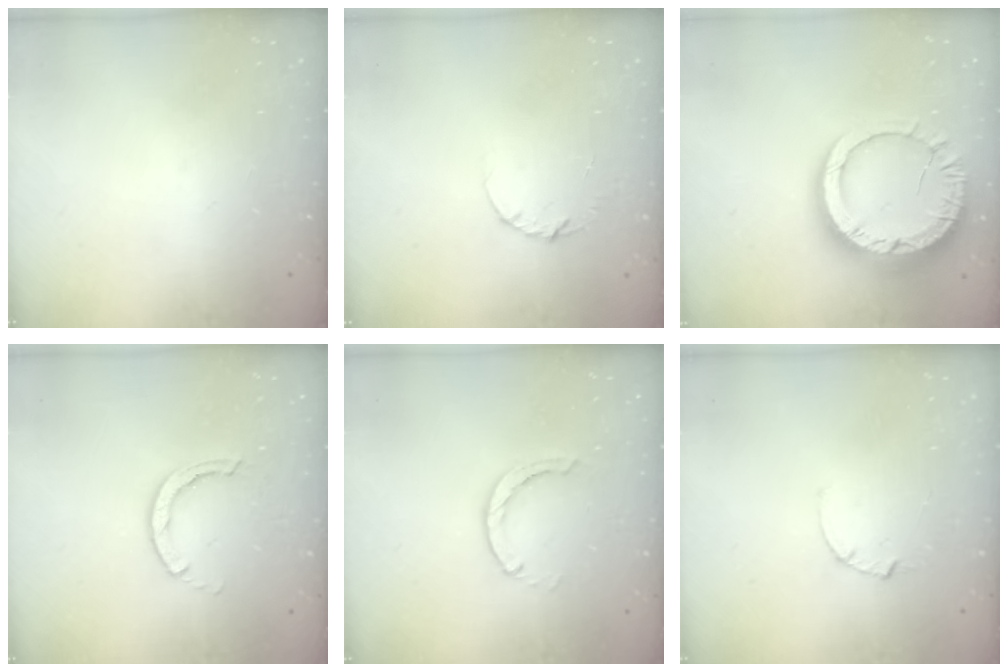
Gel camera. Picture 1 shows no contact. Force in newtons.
{"total": 3.5, "press": 3.4, "slide": 0.4}
{"total": 14.9, "press": 14.8, "slide": 1.5}
{"total": 2.8, "press": 2.8, "slide": 0.3}
{"total": 0.0}
{"total": 2.5, "press": 2.5, "slide": 0.3}